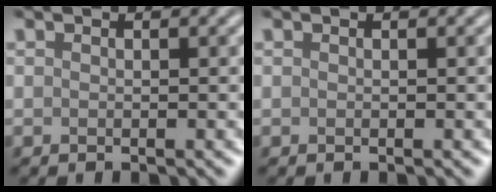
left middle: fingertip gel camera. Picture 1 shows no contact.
{"total": 0.0}